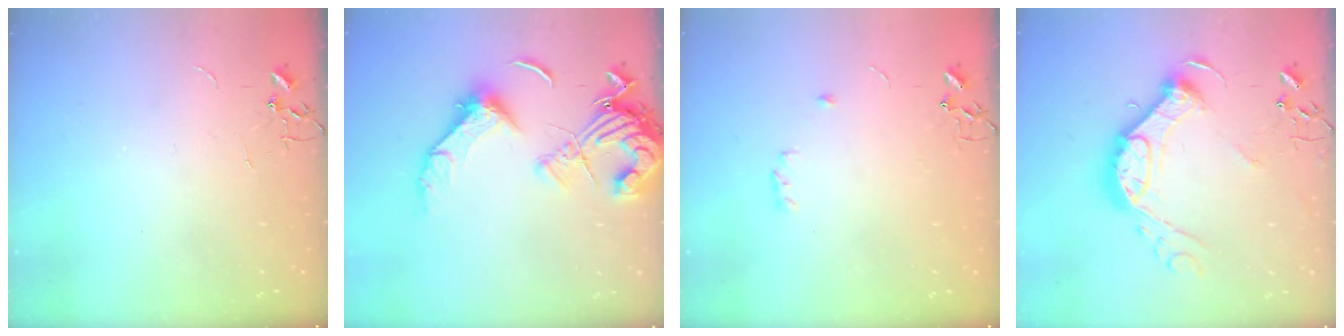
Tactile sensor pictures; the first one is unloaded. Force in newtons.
{"total": 16.5, "press": 16.3, "slide": 2.9}
{"total": 4.0, "press": 3.8, "slide": 1.3}
{"total": 16.5, "press": 16.5, "slide": 1.5}